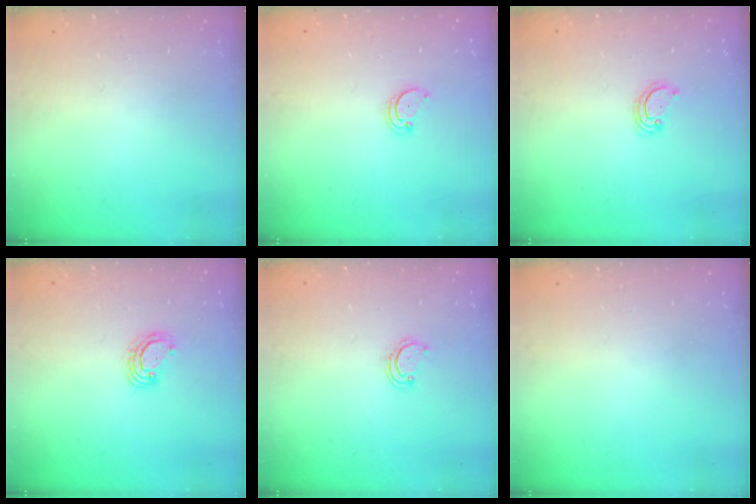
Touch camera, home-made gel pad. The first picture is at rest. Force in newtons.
{"total": 1.8, "press": 1.8, "slide": 0.2}
{"total": 2.6, "press": 2.6, "slide": 0.2}
{"total": 4.1, "press": 4.1, "slide": 0.4}
{"total": 3.5, "press": 3.5, "slide": 0.3}
{"total": 0.0}